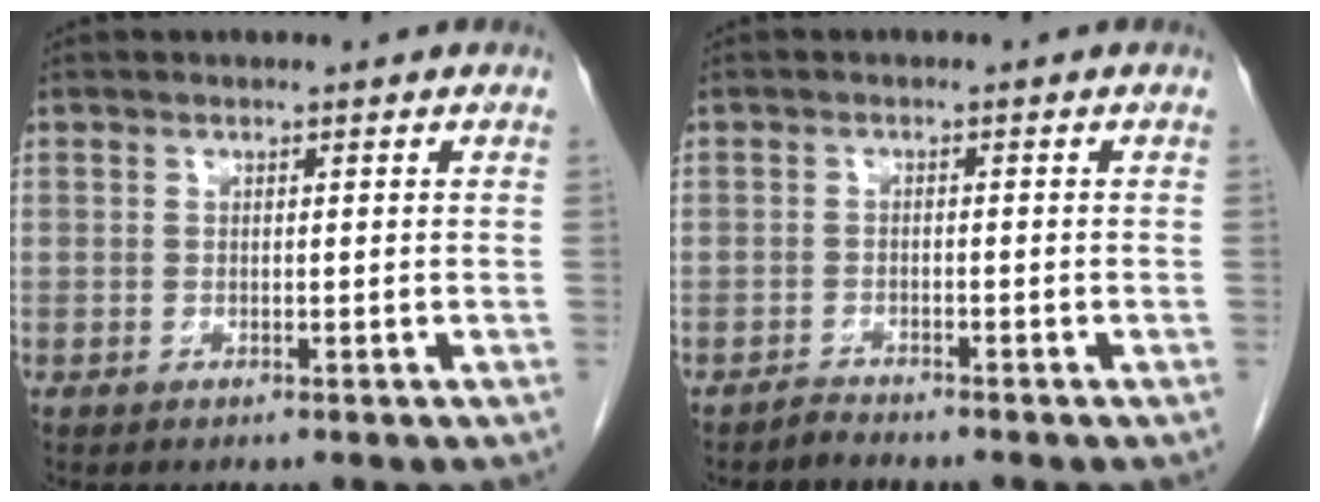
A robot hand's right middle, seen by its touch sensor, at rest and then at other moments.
{"total": 1.3, "force": [-1.3, -0.1, -0.4], "torque": [0.008, -0.006, -0.021]}